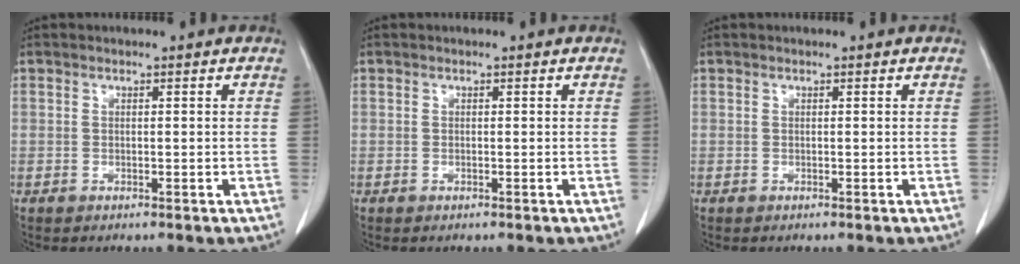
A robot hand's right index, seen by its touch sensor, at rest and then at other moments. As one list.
[{"total": 0.0}, {"total": 0.0}]